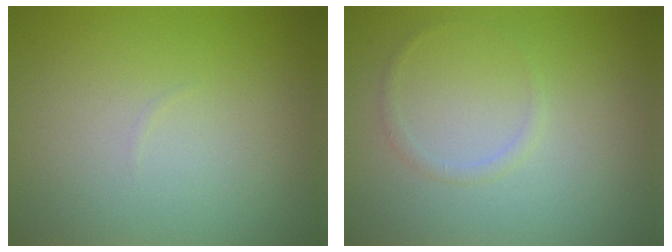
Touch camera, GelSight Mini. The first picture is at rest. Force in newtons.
{"total": 0.8, "press": 0.8, "slide": 0.0}